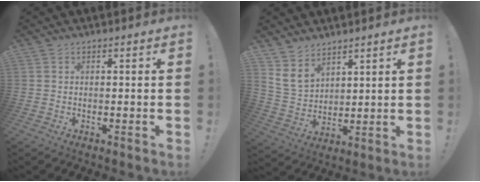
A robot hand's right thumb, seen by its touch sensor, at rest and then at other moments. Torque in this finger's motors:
{"motor_torque": [0.31, 0.31, 0.14, 0.14, 0.00]}